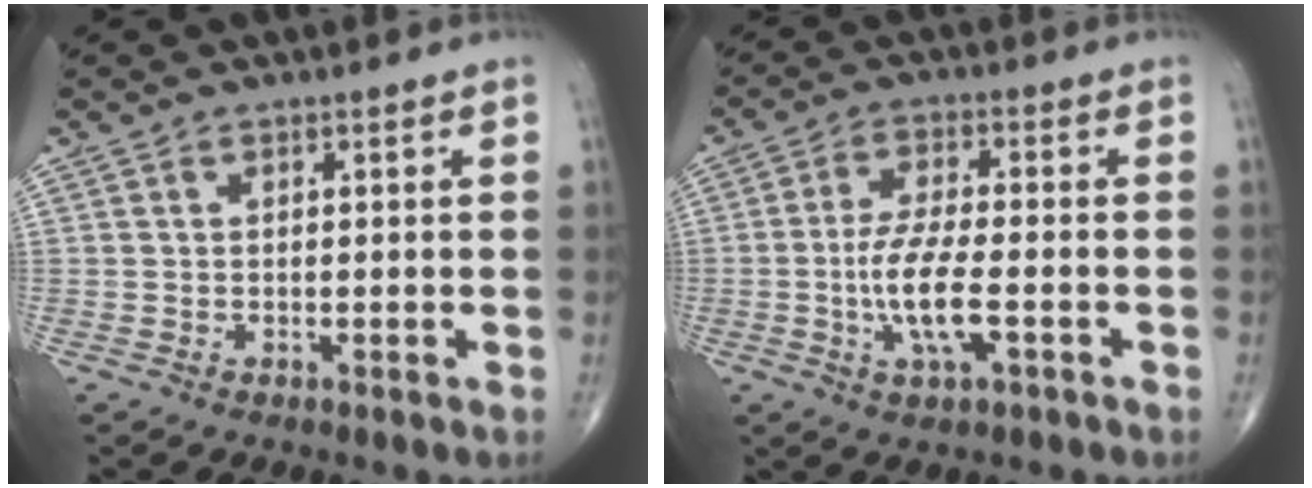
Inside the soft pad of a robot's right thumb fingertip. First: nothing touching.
{"total": 9.1, "force": [-2.4, 2.8, 8.3], "torque": [-0.171, 0.009, -0.044]}